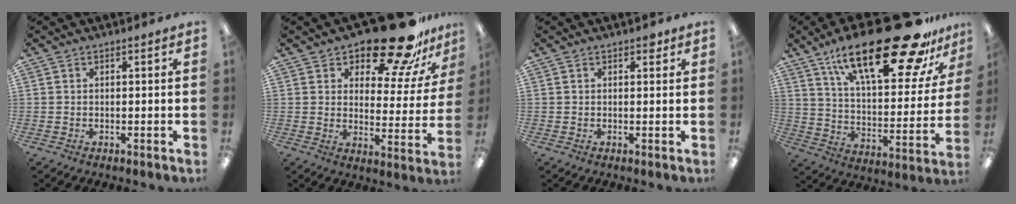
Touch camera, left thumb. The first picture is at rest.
{"total": 19.6, "force": [15.5, 7.0, 9.6], "torque": [-0.148, -0.104, 0.263]}
{"total": 1.4, "force": [0.9, 0.8, 0.8], "torque": [-0.001, -0.004, 0.011]}
{"total": 29.5, "force": [19.1, 10.1, 20.0], "torque": [-0.305, -0.109, 0.312]}